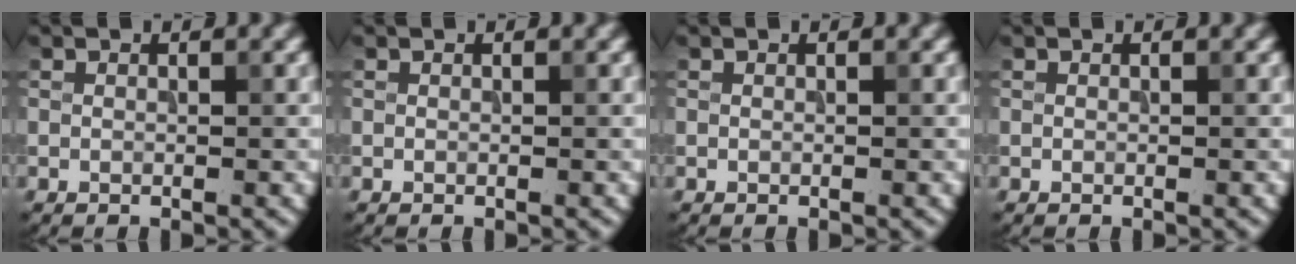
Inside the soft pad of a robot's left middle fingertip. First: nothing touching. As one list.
[{"total": 0.0}, {"total": 0.0}, {"total": 0.0}]